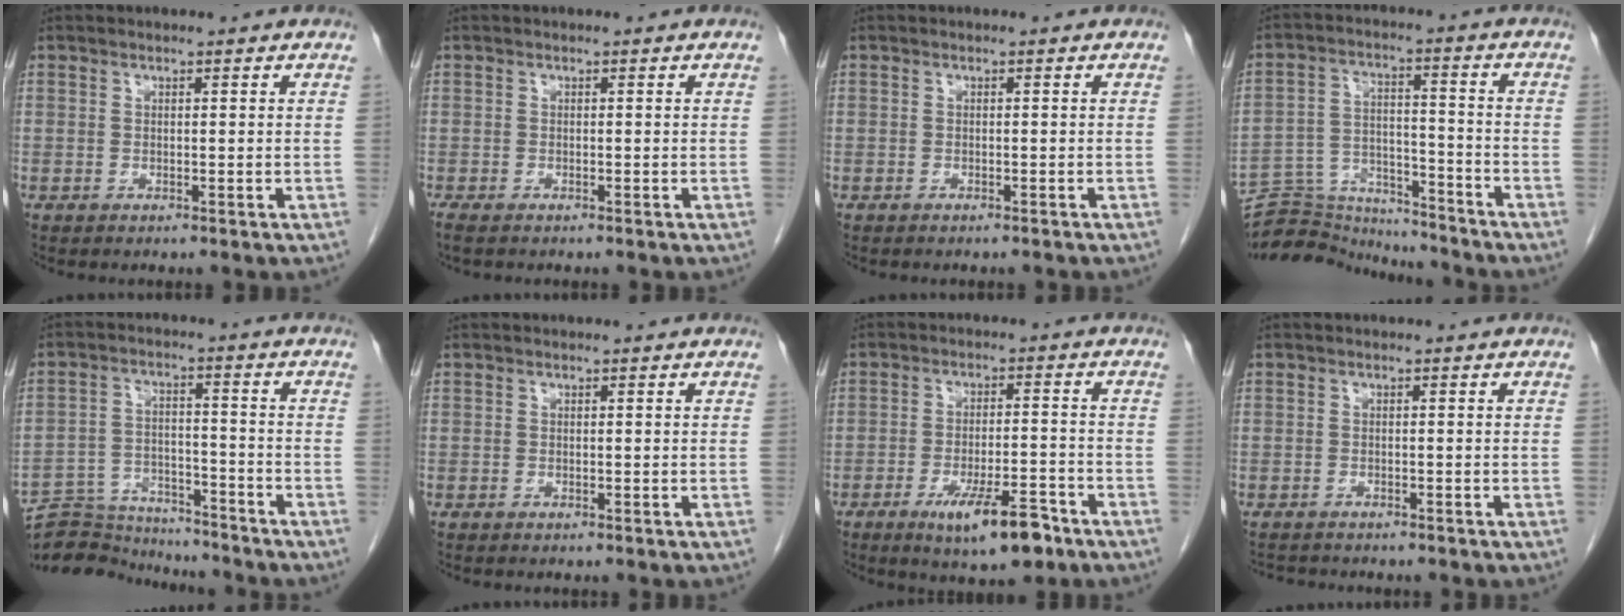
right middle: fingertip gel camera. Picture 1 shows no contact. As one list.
[{"total": 1.9, "force": [-1.6, 0.6, 1.0], "torque": [-0.016, -0.006, -0.022]}, {"total": 0.6, "force": [-0.6, 0.1, 0.2], "torque": [-0.009, -0.001, -0.009]}, {"total": 12.9, "force": [-12.7, 2.1, 0.7], "torque": [-0.009, 0.038, -0.206]}, {"total": 12.7, "force": [-12.4, 2.5, 1.4], "torque": [-0.020, 0.023, -0.194]}, {"total": 0.0}, {"total": 8.9, "force": [-5.4, 2.0, 6.7], "torque": [-0.107, -0.009, -0.082]}, {"total": 3.0, "force": [-2.8, 0.9, 0.8], "torque": [-0.013, -0.005, -0.038]}]